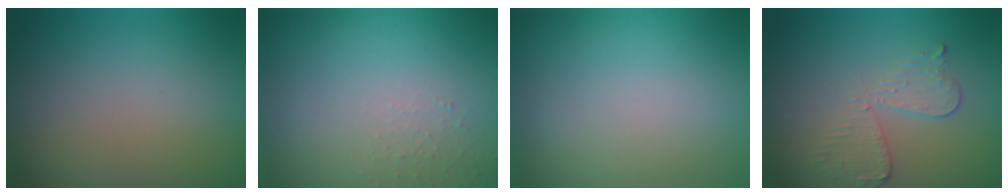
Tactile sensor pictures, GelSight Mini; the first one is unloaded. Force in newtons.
{"total": 1.1, "press": 1.0, "slide": 0.2}
{"total": 0.0}
{"total": 2.9, "press": 2.7, "slide": 1.2}